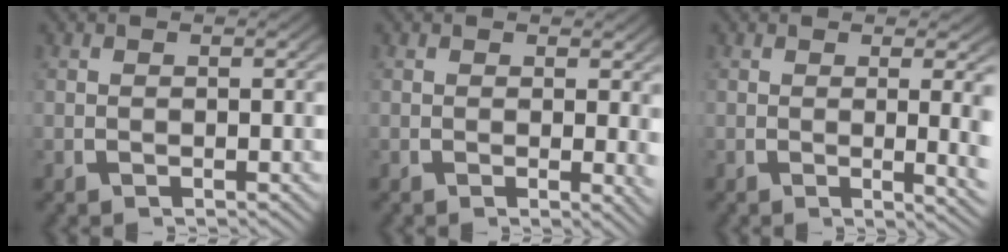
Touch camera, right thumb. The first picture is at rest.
{"total": 1.5, "force": [0.5, 0.5, 1.4], "torque": [-0.009, -0.006, 0.005]}
{"total": 3.4, "force": [-0.2, 0.7, 3.3], "torque": [-0.045, -0.010, 0.002]}